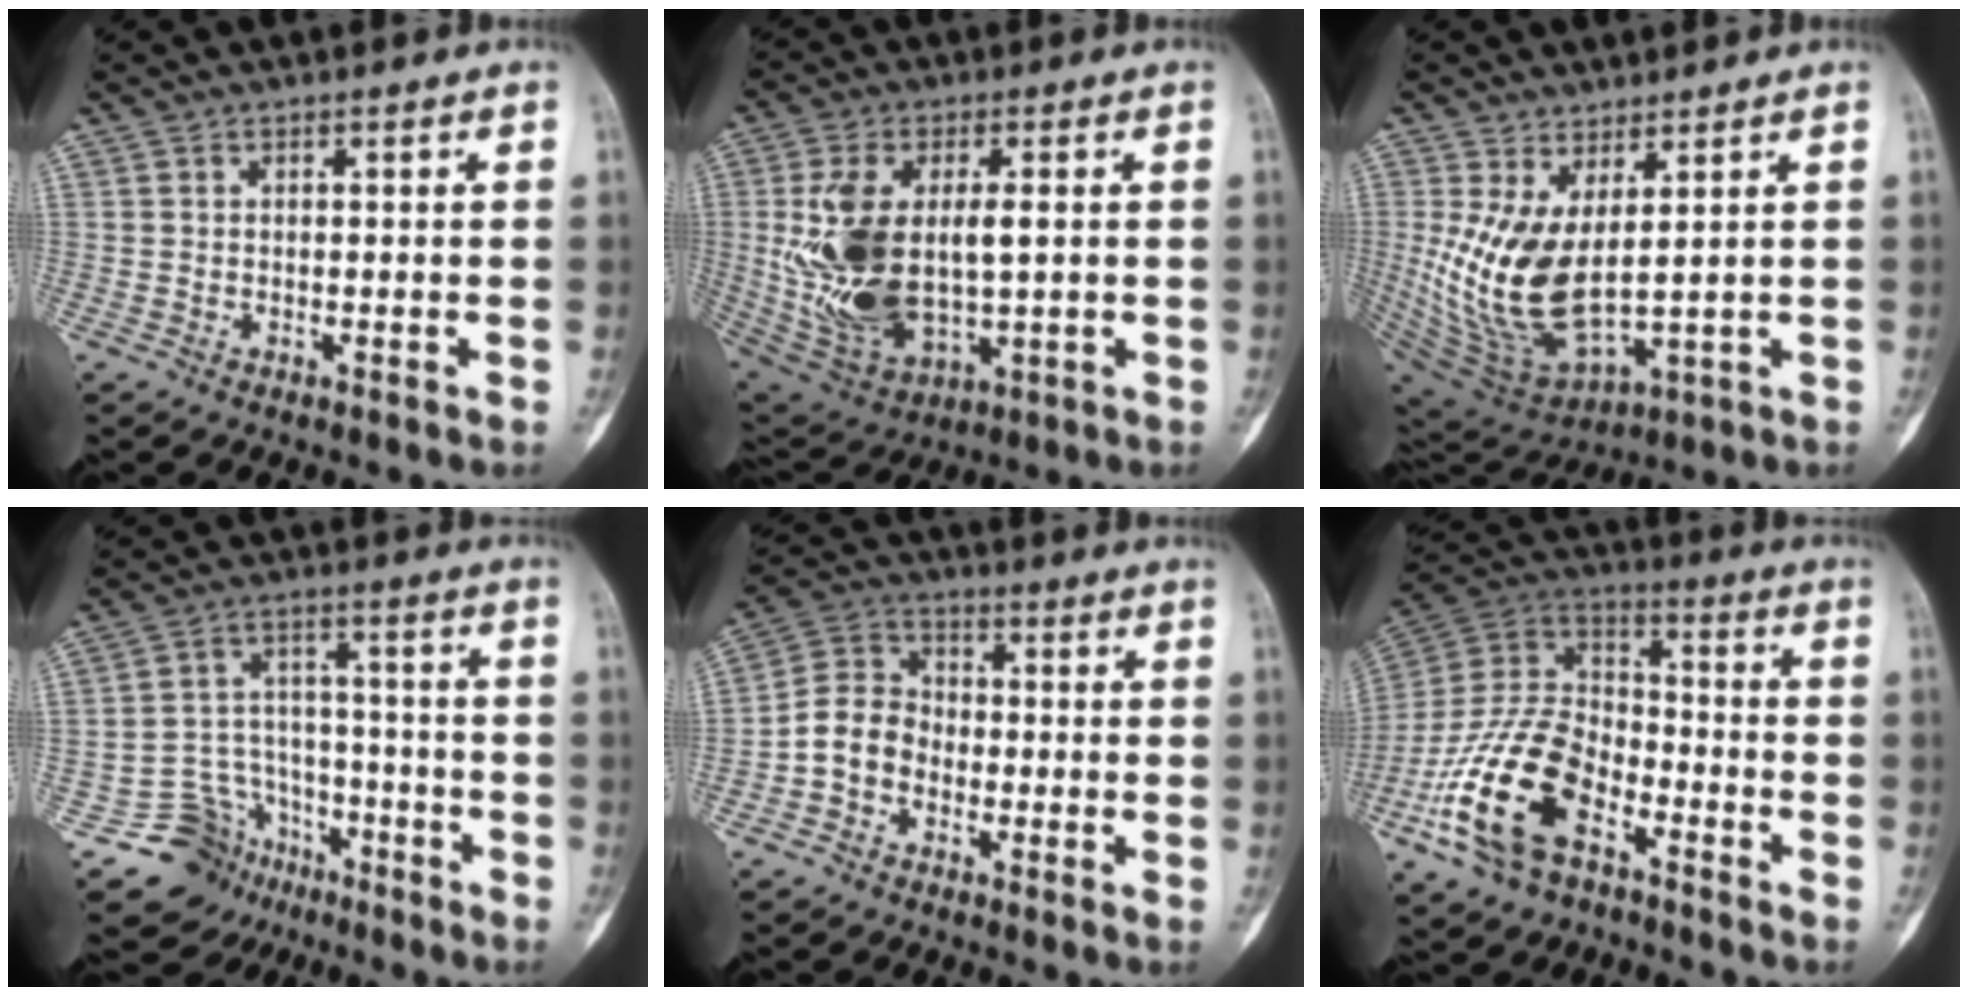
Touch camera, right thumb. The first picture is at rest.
{"total": 18.0, "force": [0.7, 9.6, 15.1], "torque": [-0.301, -0.013, 0.031]}
{"total": 13.6, "force": [2.6, 6.4, 11.7], "torque": [-0.232, -0.033, 0.077]}
{"total": 11.0, "force": [-6.5, 8.8, 0.8], "torque": [0.020, 0.089, -0.100]}
{"total": 7.4, "force": [-2.6, 6.0, 3.5], "torque": [-0.053, 0.034, -0.062]}
{"total": 19.5, "force": [-9.4, 10.7, 13.3], "torque": [-0.260, 0.059, -0.182]}